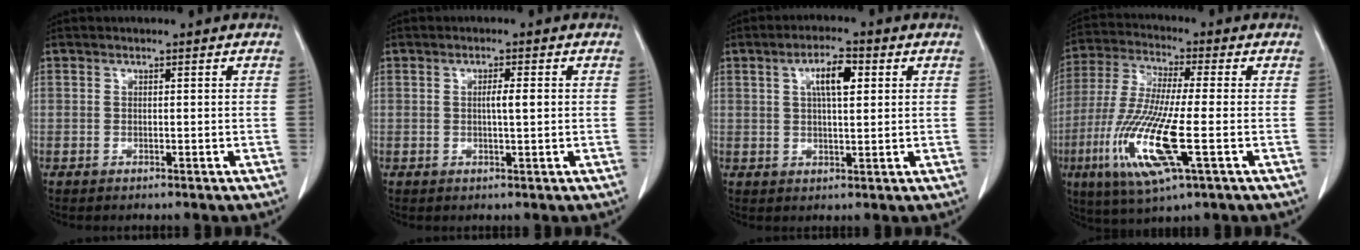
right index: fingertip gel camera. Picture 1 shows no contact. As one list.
[{"total": 2.7, "force": [0.2, 0.5, 2.7], "torque": [-0.050, 0.002, 0.005]}, {"total": 6.1, "force": [1.9, 1.9, 5.5], "torque": [-0.100, 0.008, 0.035]}, {"total": 15.4, "force": [-4.7, 1.9, 14.6], "torque": [-0.314, -0.026, -0.088]}]